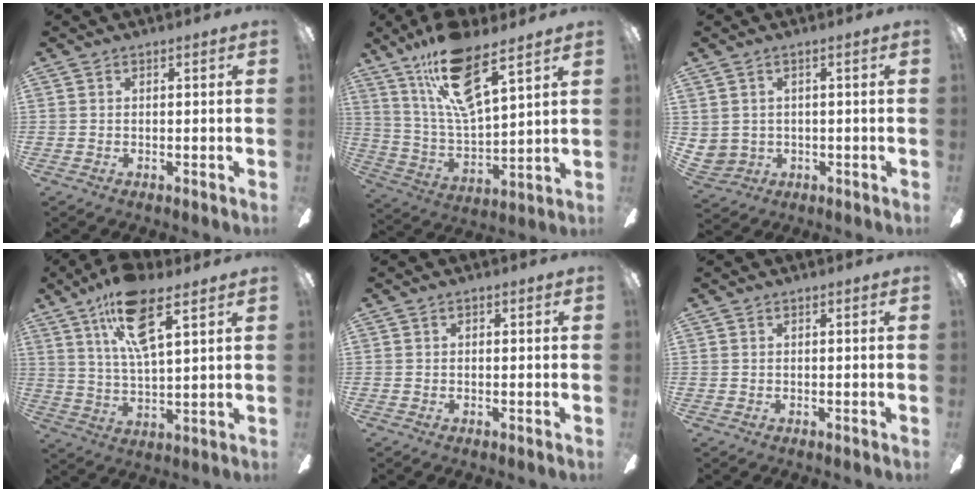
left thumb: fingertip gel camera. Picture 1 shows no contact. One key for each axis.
{"total": 18.4, "fx": 11.8, "fy": 6.1, "fz": 12.8, "tx": -0.243, "ty": -0.048, "tz": 0.200}
{"total": 3.0, "fx": 1.3, "fy": 2.7, "fz": -0.1, "tx": -0.010, "ty": -0.002, "tz": 0.025}
{"total": 14.4, "fx": 8.6, "fy": 4.8, "fz": 10.5, "tx": -0.185, "ty": -0.021, "tz": 0.146}
{"total": 0.6, "fx": 0.0, "fy": 0.5, "fz": 0.3, "tx": -0.006, "ty": 0.004, "tz": 0.000}
{"total": 0.0}